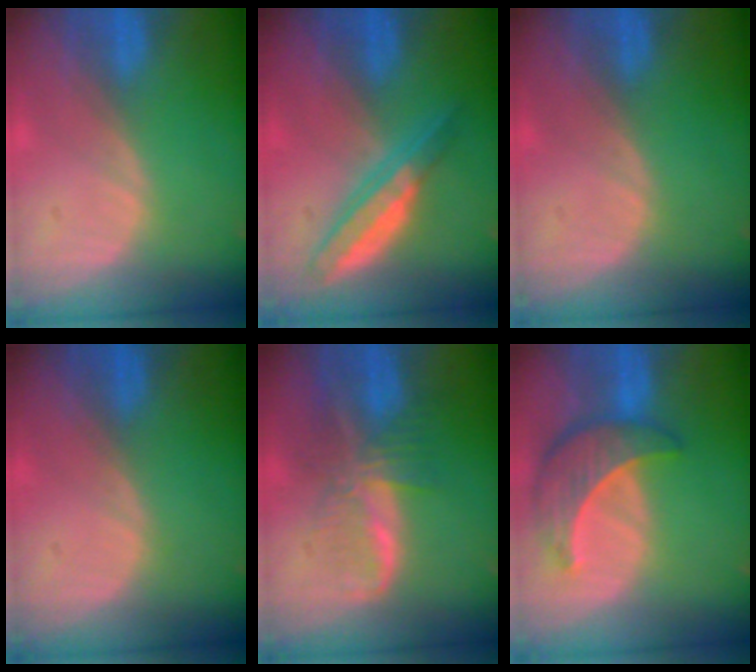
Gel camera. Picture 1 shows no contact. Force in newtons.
{"total": 5.8, "press": 5.5, "slide": 1.9}
{"total": 0.0}
{"total": 0.0}
{"total": 7.6, "press": 6.7, "slide": 3.7}
{"total": 8.6, "press": 7.8, "slide": 3.8}